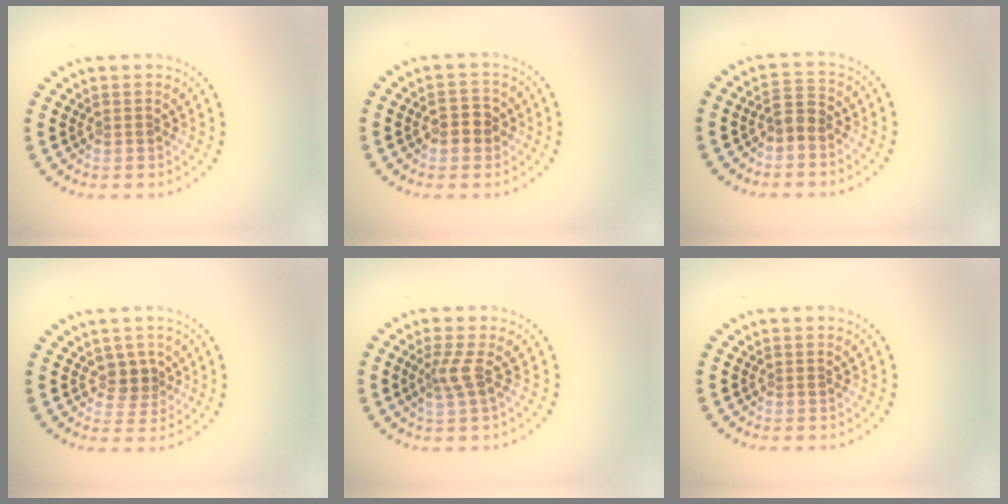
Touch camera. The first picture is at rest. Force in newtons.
{"total": 2.5, "press": 2.4, "slide": 0.5}
{"total": 1.7, "press": 1.6, "slide": 0.7}
{"total": 2.0, "press": 1.6, "slide": 1.2}
{"total": 2.0, "press": 1.4, "slide": 1.5}
{"total": 0.0}